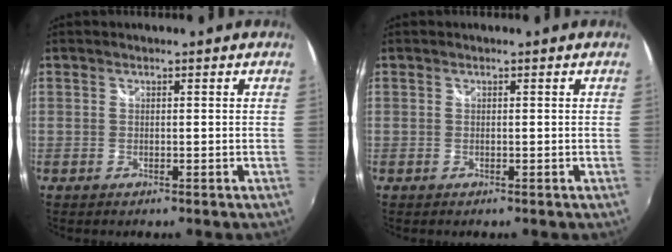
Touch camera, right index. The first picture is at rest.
{"total": 0.0}